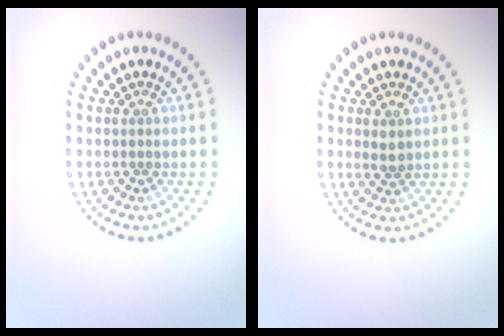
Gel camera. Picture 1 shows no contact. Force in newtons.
{"total": 1.4, "press": 1.4, "slide": 0.1}